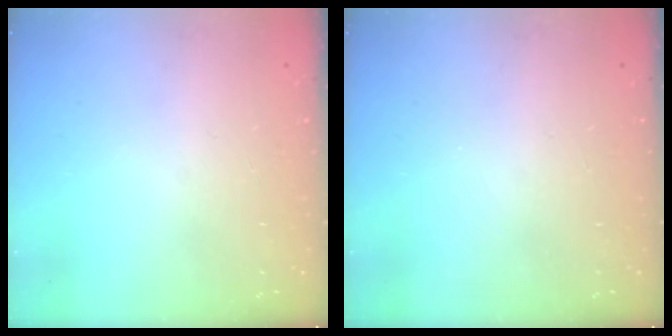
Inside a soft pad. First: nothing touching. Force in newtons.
{"total": 0.0}